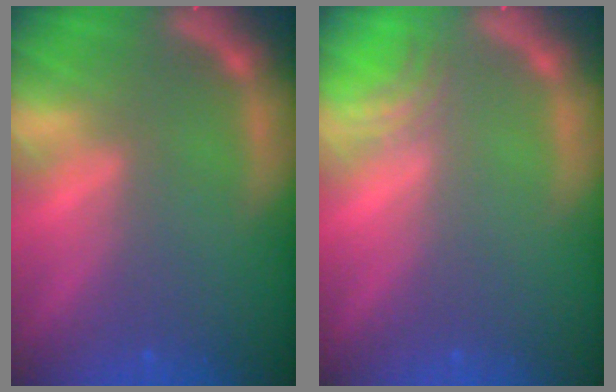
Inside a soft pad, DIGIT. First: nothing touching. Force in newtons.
{"total": 2.0}